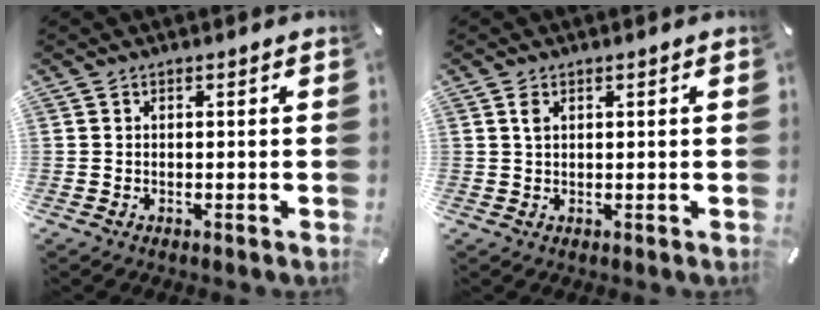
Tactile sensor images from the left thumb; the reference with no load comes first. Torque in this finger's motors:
{"motor_torque": [0.46, 0.41, 0.15, -0.28, 0.00]}